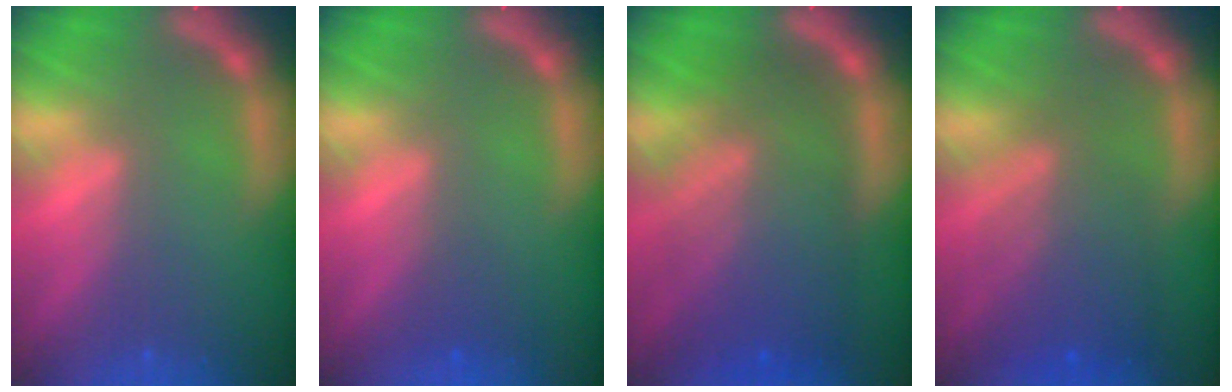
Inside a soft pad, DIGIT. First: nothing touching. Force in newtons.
{"total": 1.0}
{"total": 10.0}
{"total": 6.1}